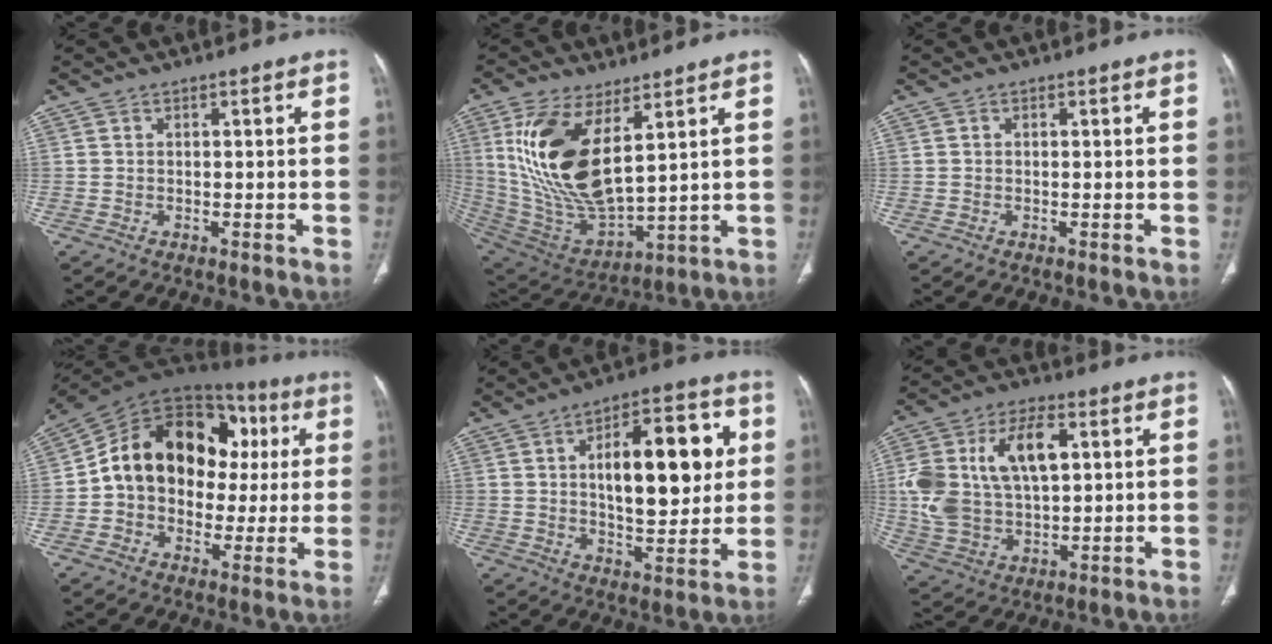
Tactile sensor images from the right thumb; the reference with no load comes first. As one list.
[{"total": 19.3, "force": [6.7, 8.5, 16.0], "torque": [-0.312, -0.031, 0.147]}, {"total": 0.0}, {"total": 20.8, "force": [2.1, 15.5, 13.6], "torque": [-0.181, 0.050, 0.030]}, {"total": 18.8, "force": [3.9, 8.5, 16.3], "torque": [-0.198, 0.004, 0.057]}, {"total": 17.2, "force": [3.9, 9.9, 13.4], "torque": [-0.250, 0.010, 0.078]}]